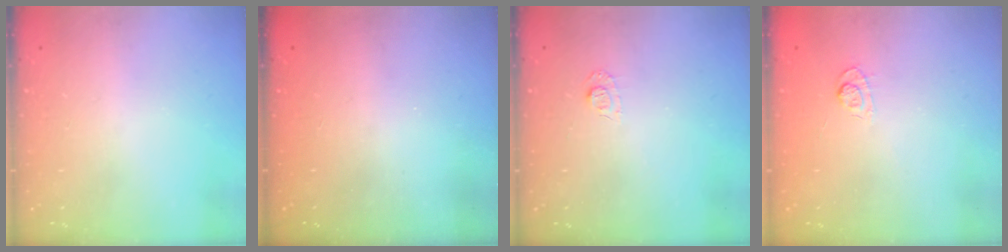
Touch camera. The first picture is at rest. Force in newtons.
{"total": 2.3, "press": 2.2, "slide": 0.8}
{"total": 5.5, "press": 5.4, "slide": 0.6}
{"total": 3.5, "press": 3.1, "slide": 1.6}